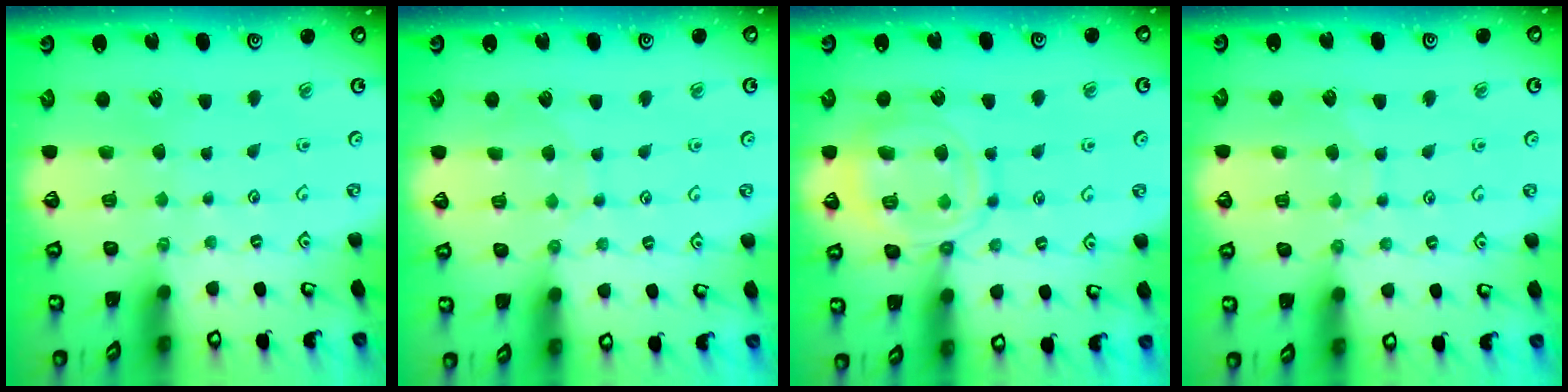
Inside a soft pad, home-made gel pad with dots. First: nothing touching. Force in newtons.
{"total": 6.0, "press": 6.0, "slide": 0.5}
{"total": 12.3, "press": 12.3, "slide": 1.1}
{"total": 6.7, "press": 6.6, "slide": 0.6}